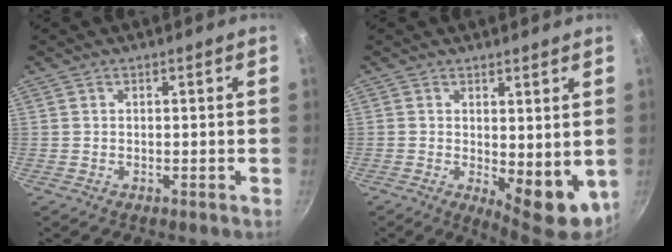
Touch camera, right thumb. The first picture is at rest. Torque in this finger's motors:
{"motor_torque": [-0.12, 0.89, 0.94, 0.02, 0.20]}